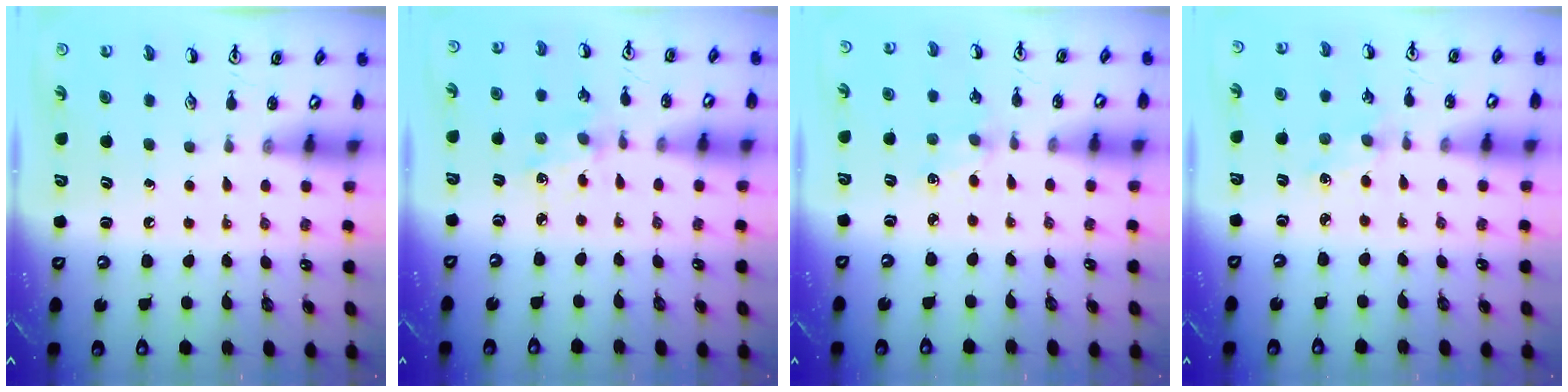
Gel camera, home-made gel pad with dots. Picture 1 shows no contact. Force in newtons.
{"total": 2.7, "press": 2.7, "slide": 0.4}
{"total": 1.2, "press": 1.2, "slide": 0.2}
{"total": 1.1, "press": 1.1, "slide": 0.2}